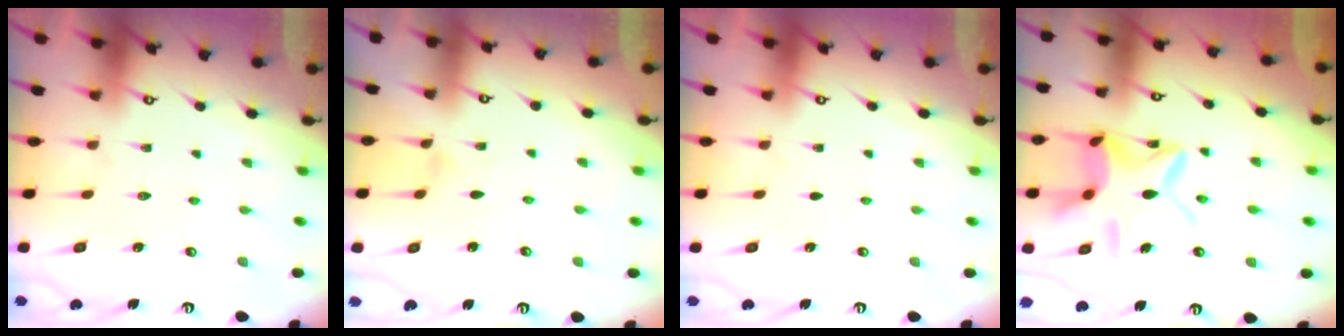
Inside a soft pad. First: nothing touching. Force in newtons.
{"total": 1.0, "press": 0.9, "slide": 0.3}
{"total": 0.0}
{"total": 13.8, "press": 13.8, "slide": 1.2}